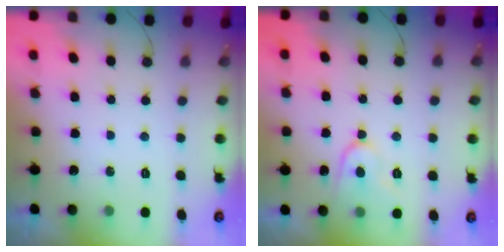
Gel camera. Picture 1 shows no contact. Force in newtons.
{"total": 8.8, "press": 8.7, "slide": 0.9}